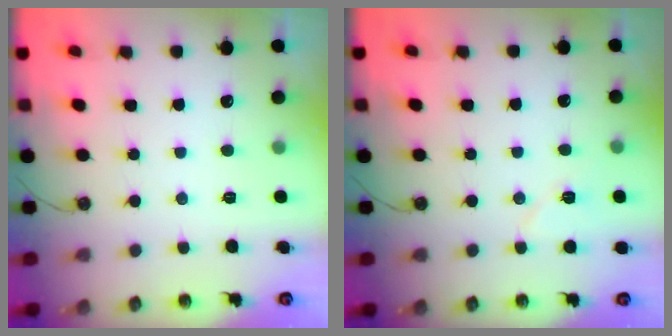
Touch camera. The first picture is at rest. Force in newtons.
{"total": 9.1, "press": 3.6, "slide": 8.4}